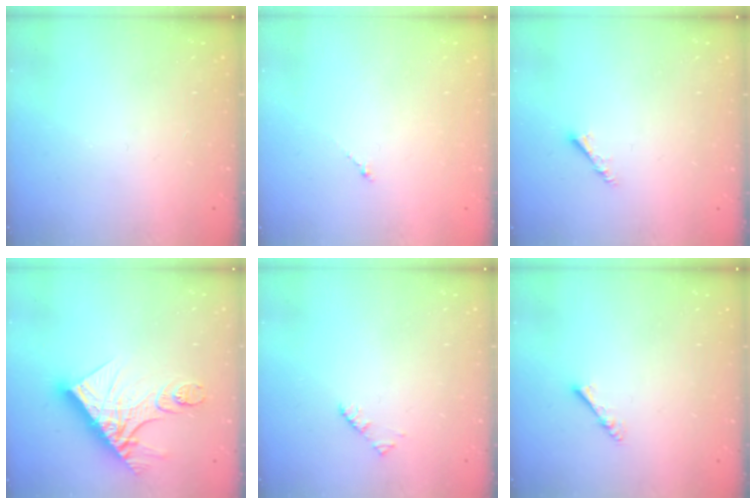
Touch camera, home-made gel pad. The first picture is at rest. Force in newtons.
{"total": 0.7, "press": 0.6, "slide": 0.4}
{"total": 3.0, "press": 2.9, "slide": 0.6}
{"total": 16.2, "press": 16.2, "slide": 1.7}
{"total": 1.9, "press": 1.9, "slide": 0.3}
{"total": 2.9, "press": 2.8, "slide": 0.4}